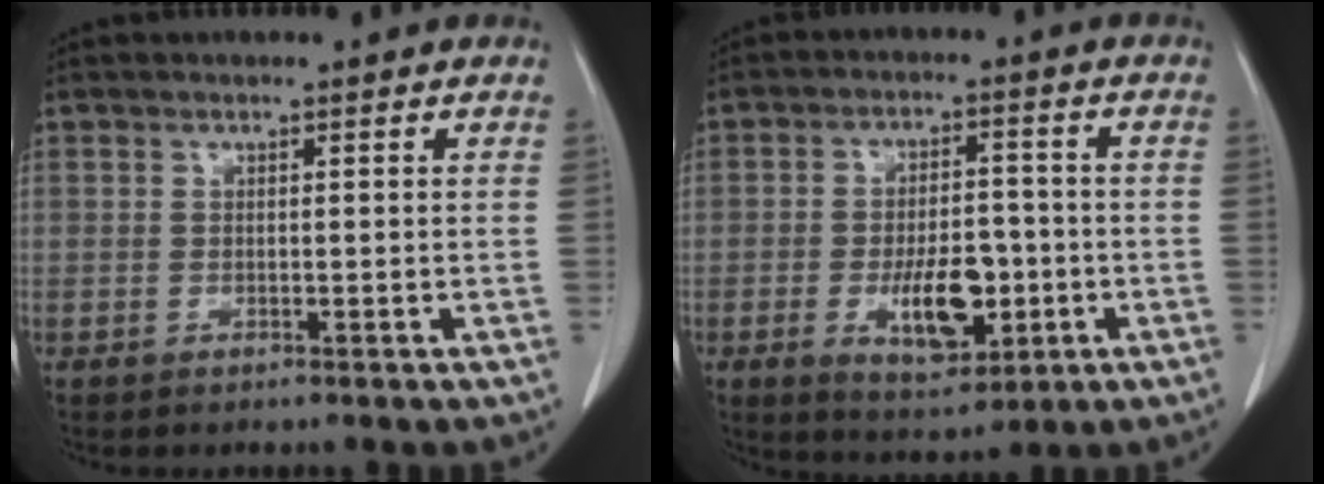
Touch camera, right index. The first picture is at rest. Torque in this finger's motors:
{"motor_torque": [0.34, -0.12, 0.34, 0.08]}